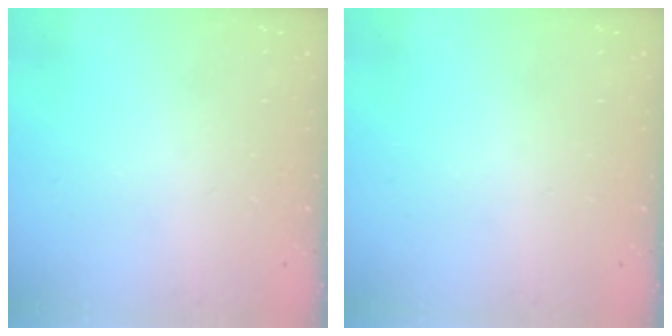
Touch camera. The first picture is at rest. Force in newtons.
{"total": 0.0}